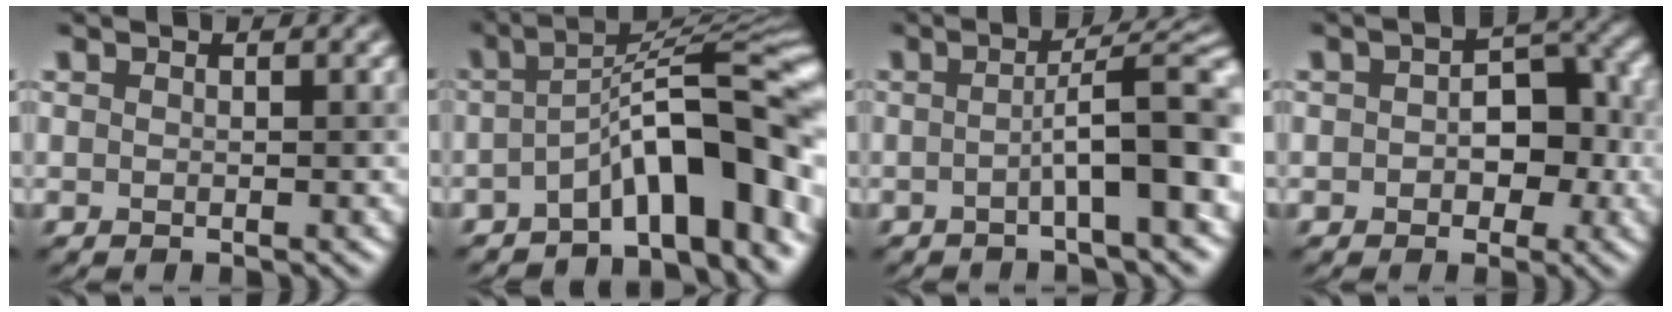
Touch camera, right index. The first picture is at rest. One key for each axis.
{"total": 9.9, "fx": -3.6, "fy": 2.7, "fz": 8.8, "tx": -0.108, "ty": 0.025, "tz": -0.066}
{"total": 6.8, "fx": -1.0, "fy": 1.1, "fz": 6.6, "tx": -0.088, "ty": 0.023, "tz": -0.023}
{"total": 4.6, "fx": 0.0, "fy": 3.1, "fz": 3.5, "tx": -0.035, "ty": 0.008, "tz": -0.003}